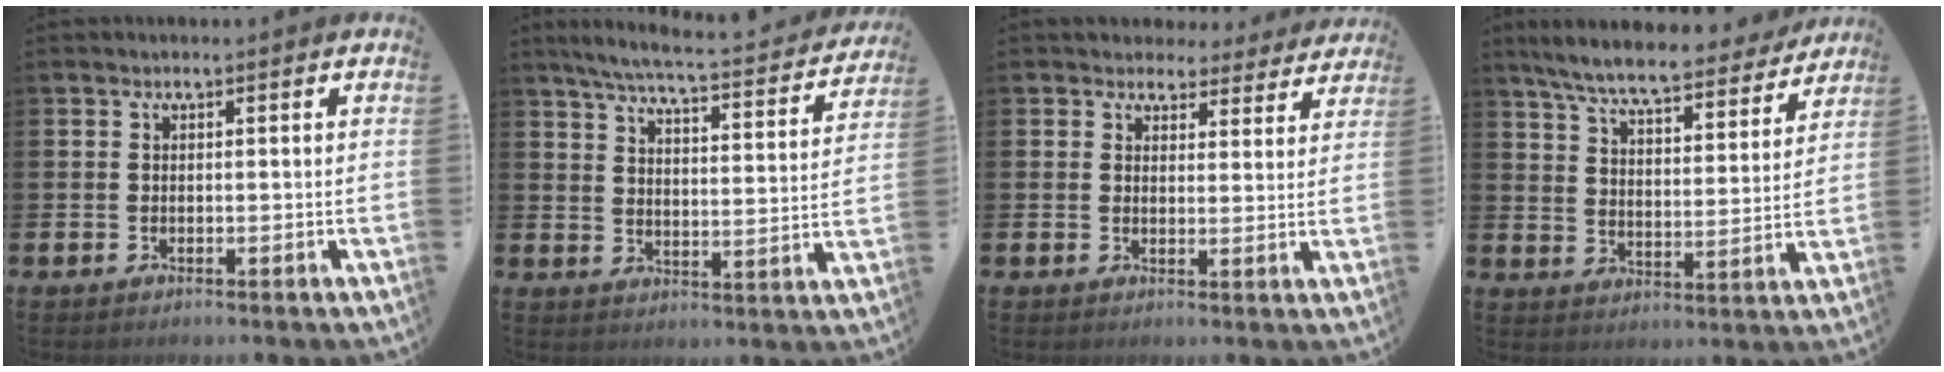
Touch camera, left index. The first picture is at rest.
{"total": 5.8, "force": [5.1, 0.3, 2.7], "torque": [-0.076, -0.038, 0.083]}
{"total": 3.7, "force": [3.3, 1.6, -0.1], "torque": [-0.005, -0.023, 0.057]}
{"total": 7.8, "force": [7.1, 0.9, 3.2], "torque": [-0.087, -0.045, 0.120]}